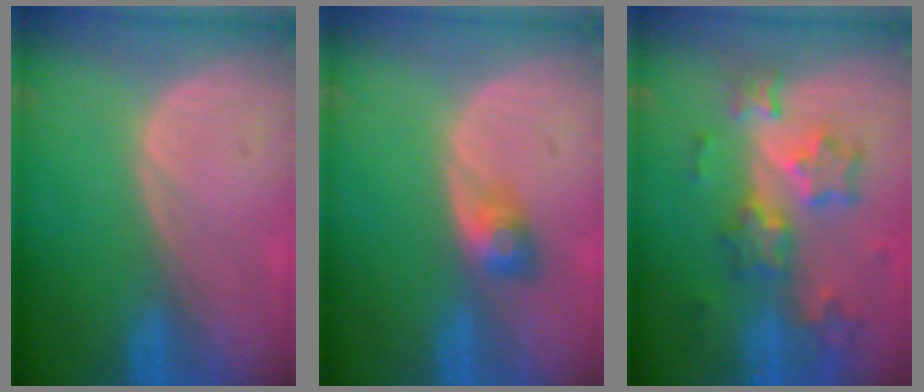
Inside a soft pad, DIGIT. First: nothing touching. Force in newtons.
{"total": 3.2, "press": 2.8, "slide": 1.4}
{"total": 8.6, "press": 7.6, "slide": 4.0}